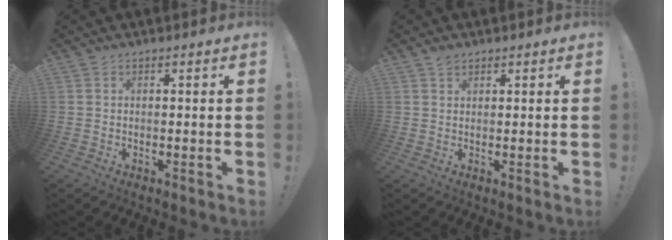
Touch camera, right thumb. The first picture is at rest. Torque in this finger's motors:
{"motor_torque": [0.09, 0.16, -0.01, 0.17, 0.00]}